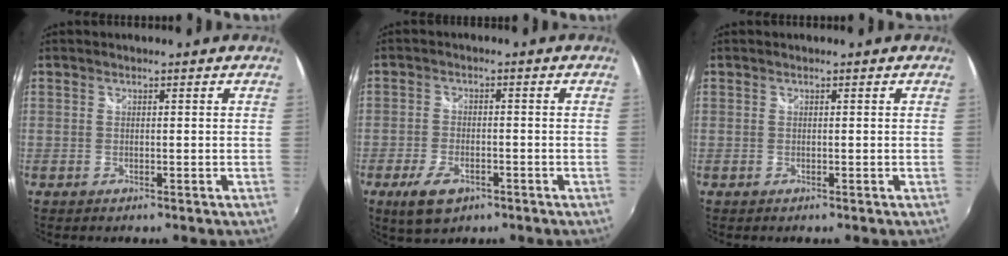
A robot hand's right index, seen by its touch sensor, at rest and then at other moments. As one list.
[{"total": 7.0, "force": [-4.0, 3.6, 4.5], "torque": [-0.108, -0.010, -0.068]}, {"total": 0.0}]